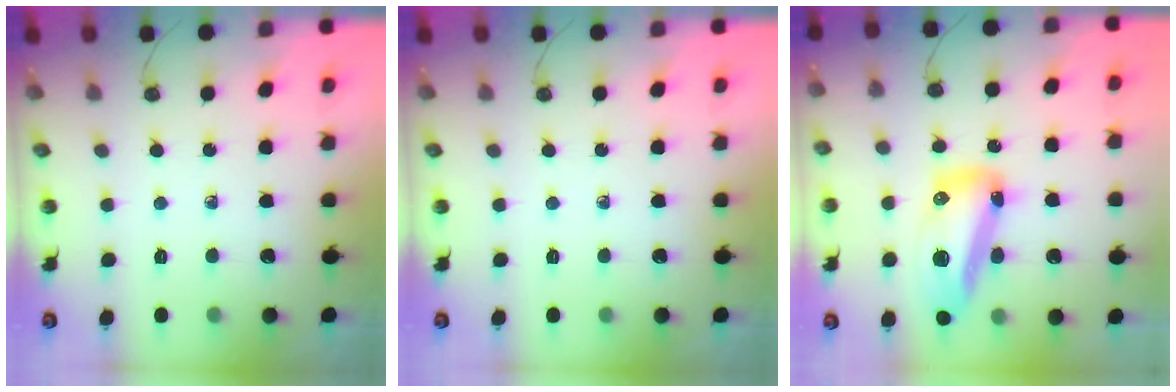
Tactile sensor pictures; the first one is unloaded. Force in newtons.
{"total": 0.0}
{"total": 15.7, "press": 15.6, "slide": 1.4}